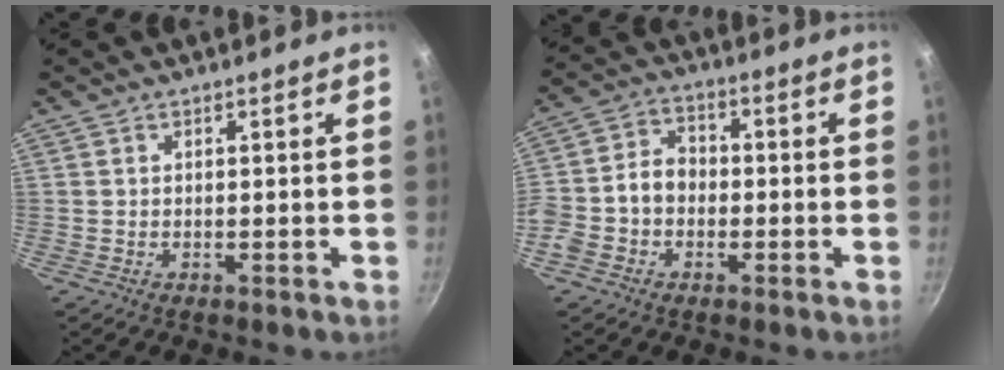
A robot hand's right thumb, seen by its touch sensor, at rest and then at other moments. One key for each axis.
{"total": 8.7, "fx": -2.0, "fy": 6.7, "fz": 5.3, "tx": -0.085, "ty": 0.036, "tz": -0.052}